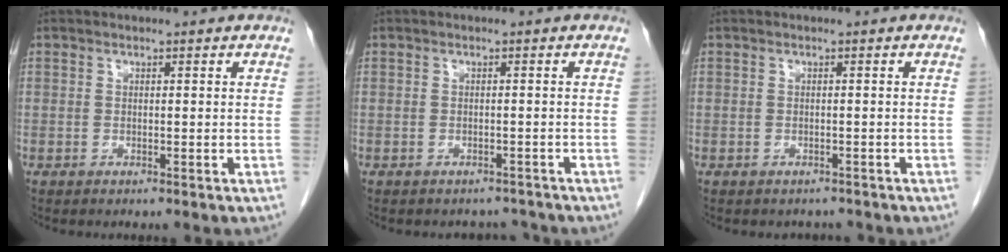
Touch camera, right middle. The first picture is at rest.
{"total": 2.9, "force": [-2.7, 1.1, -0.3], "torque": [0.005, 0.003, -0.036]}
{"total": 2.0, "force": [-1.8, 0.9, -0.1], "torque": [-0.002, -0.001, -0.025]}